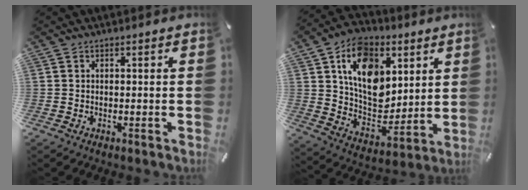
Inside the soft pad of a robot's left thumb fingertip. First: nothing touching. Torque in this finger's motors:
{"motor_torque": [2.51, 2.50, 1.43, -1.34, 0.24]}